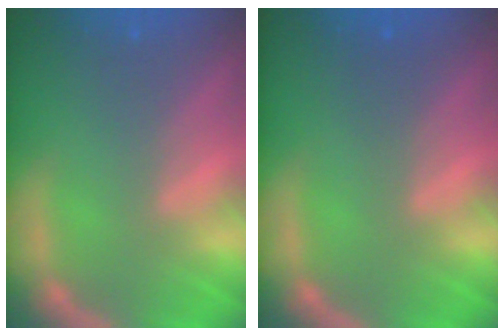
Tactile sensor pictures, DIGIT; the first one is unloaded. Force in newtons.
{"total": 0.9}